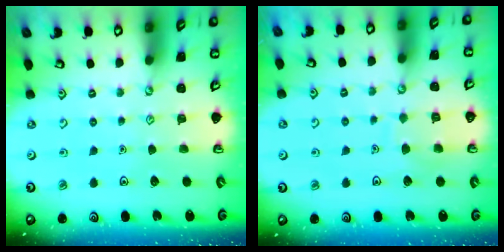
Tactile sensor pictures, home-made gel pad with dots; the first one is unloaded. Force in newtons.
{"total": 6.0, "press": 6.0, "slide": 0.6}